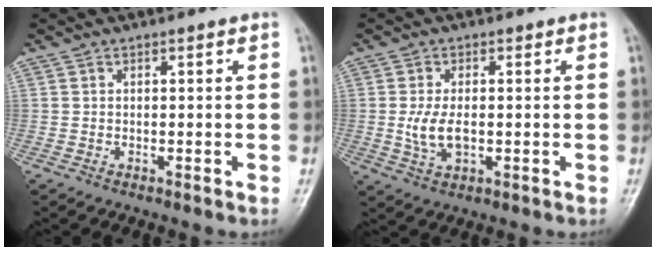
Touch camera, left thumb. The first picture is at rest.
{"total": 5.3, "force": [-0.3, 3.0, 4.4], "torque": [-0.089, -0.007, -0.005]}